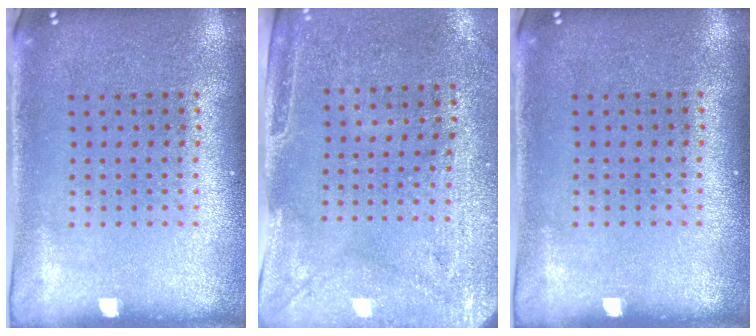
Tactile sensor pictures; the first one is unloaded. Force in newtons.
{"total": 3.0, "press": 2.4, "slide": 1.7}
{"total": 0.0}